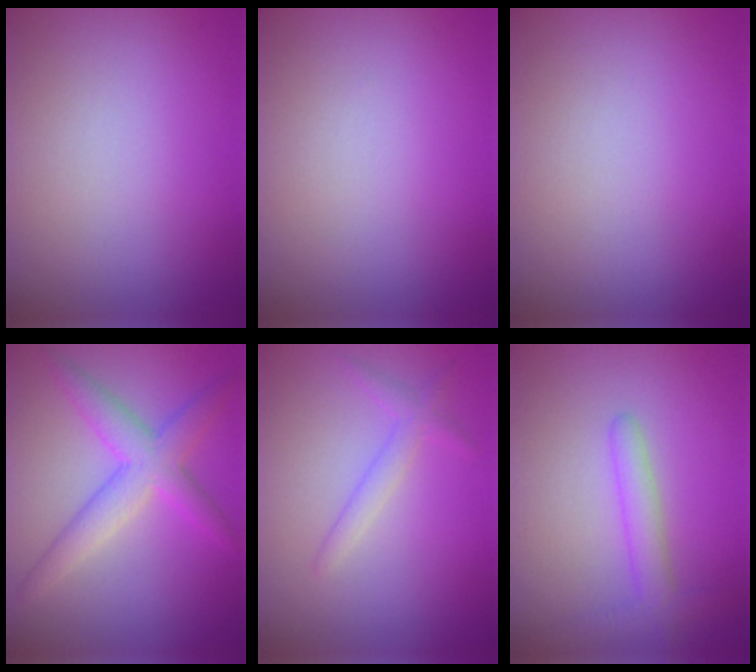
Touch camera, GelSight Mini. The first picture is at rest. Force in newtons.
{"total": 0.0}
{"total": 0.0}
{"total": 3.6, "press": 3.6, "slide": 0.2}
{"total": 1.7, "press": 1.6, "slide": 0.2}
{"total": 2.5, "press": 2.5, "slide": 0.2}